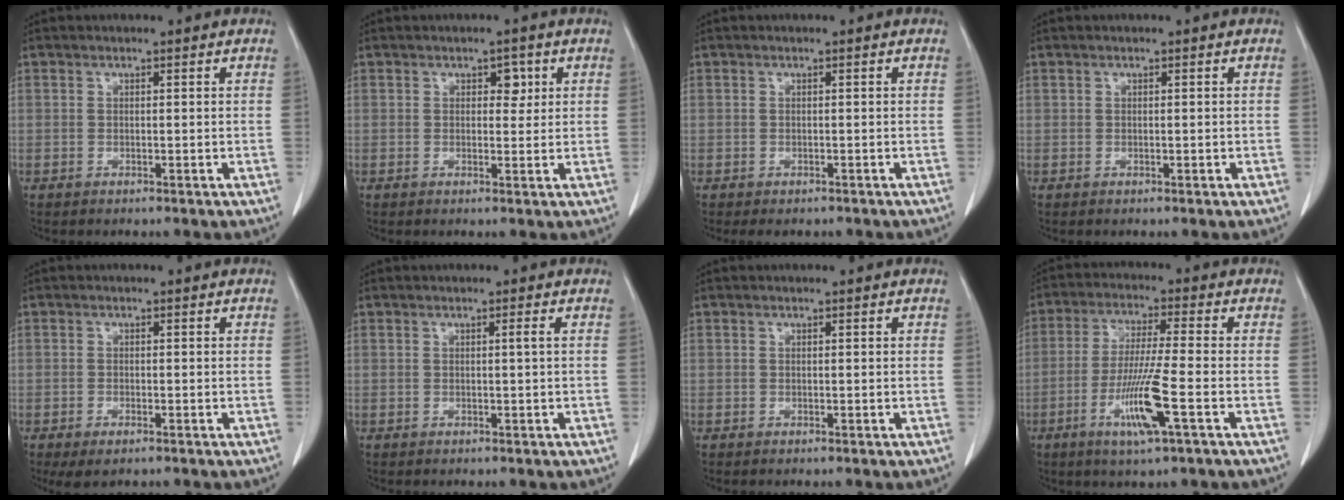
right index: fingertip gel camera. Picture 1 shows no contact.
{"total": 2.0, "force": [0.8, 1.3, 1.3], "torque": [-0.016, 0.005, 0.011]}
{"total": 3.0, "force": [-2.5, 1.4, 0.8], "torque": [-0.008, -0.001, -0.027]}
{"total": 0.0}
{"total": 3.1, "force": [-2.0, 1.0, 2.1], "torque": [-0.038, -0.007, -0.027]}
{"total": 0.6, "force": [0.0, -0.3, 0.6], "torque": [-0.008, -0.001, 0.001]}
{"total": 0.0}
{"total": 9.7, "force": [-3.8, -0.4, 8.9], "torque": [-0.175, -0.017, -0.073]}